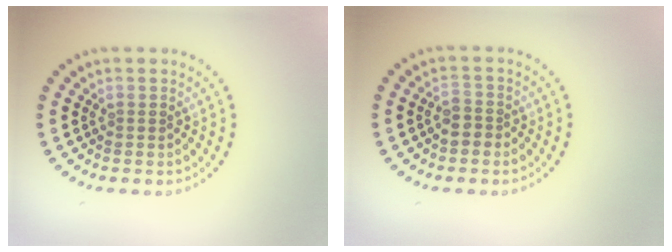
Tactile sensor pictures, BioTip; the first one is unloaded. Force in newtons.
{"total": 1.7, "press": 1.5, "slide": 0.8}